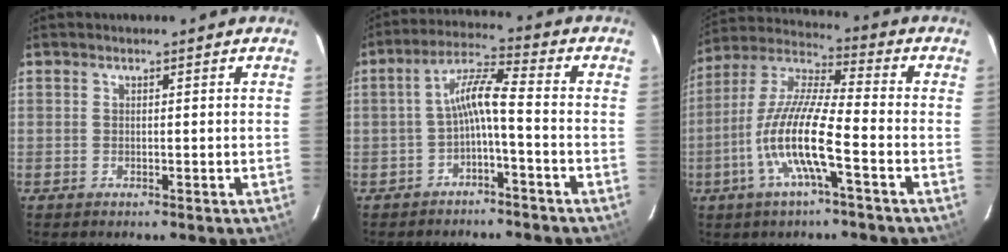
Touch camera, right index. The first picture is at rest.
{"total": 6.2, "force": [-2.4, 0.6, 5.7], "torque": [-0.132, 0.018, -0.043]}
{"total": 13.5, "force": [-4.8, 1.6, 12.5], "torque": [-0.254, -0.001, -0.101]}